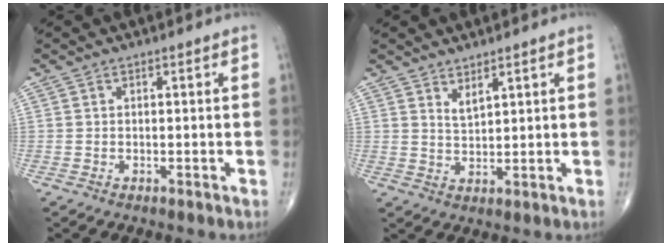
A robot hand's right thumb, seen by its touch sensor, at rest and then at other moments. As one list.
[{"total": 2.8, "force": [2.1, 0.7, 1.7], "torque": [-0.028, -0.024, 0.043]}]